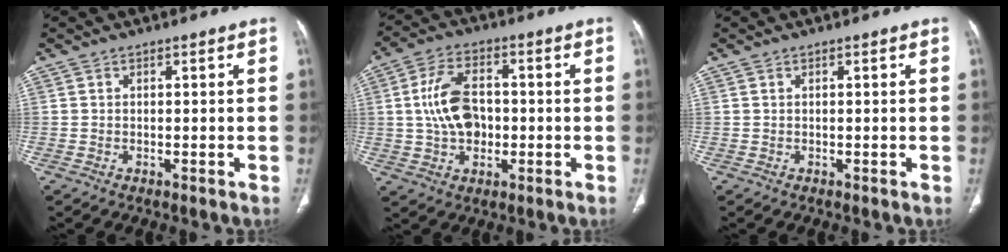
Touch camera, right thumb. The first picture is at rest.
{"total": 10.6, "force": [0.0, 7.1, 7.9], "torque": [-0.134, 0.015, -0.002]}
{"total": 0.0}